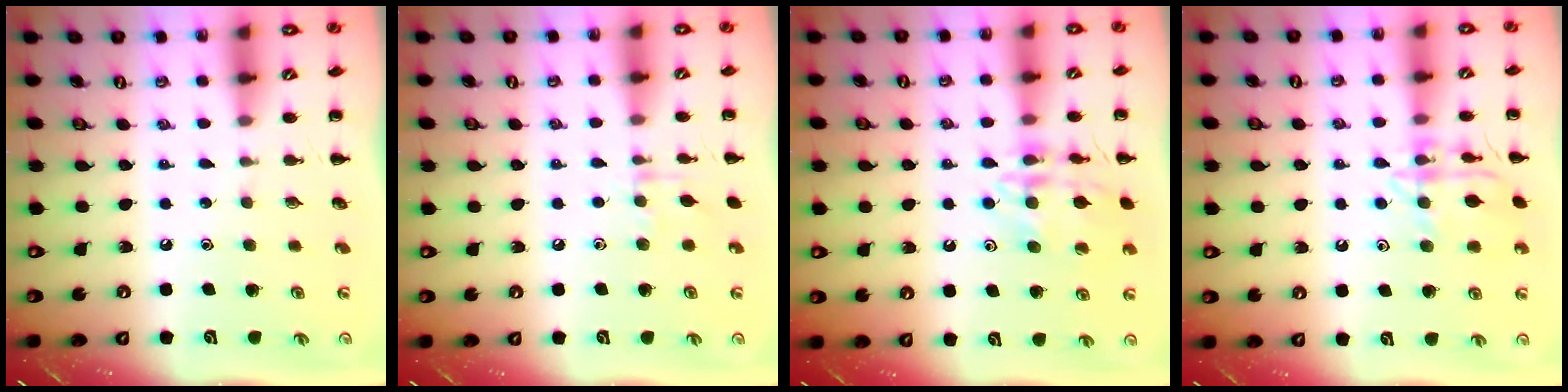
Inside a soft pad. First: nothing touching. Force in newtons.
{"total": 6.3, "press": 6.2, "slide": 1.3}
{"total": 14.0, "press": 13.9, "slide": 1.3}
{"total": 13.7, "press": 13.7, "slide": 0.4}